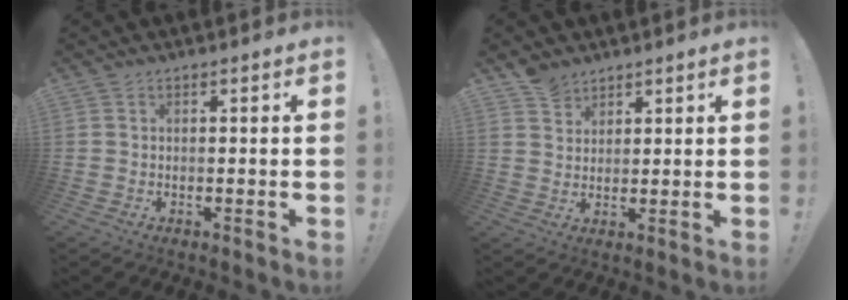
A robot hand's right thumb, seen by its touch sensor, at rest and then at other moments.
{"total": 5.1, "force": [4.1, 2.9, 0.6], "torque": [-0.008, -0.024, 0.078]}